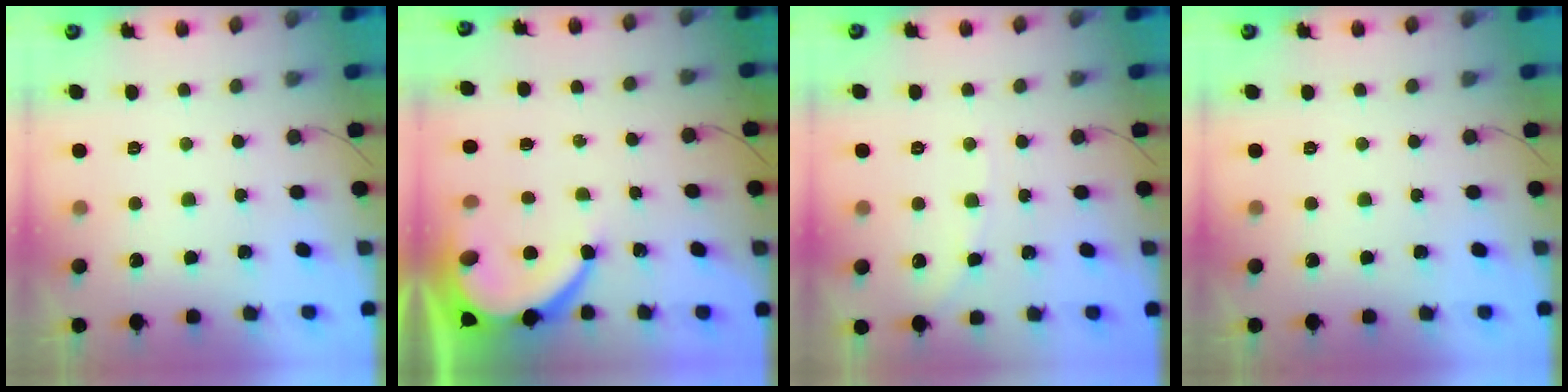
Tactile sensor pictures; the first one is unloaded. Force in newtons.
{"total": 8.2, "press": 8.1, "slide": 1.2}
{"total": 4.4, "press": 4.4, "slide": 0.6}
{"total": 0.0}